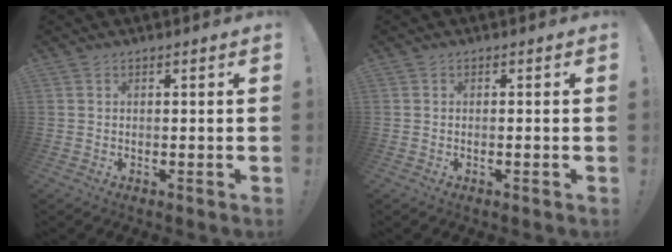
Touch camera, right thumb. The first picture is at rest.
{"total": 0.8, "force": [-0.7, -0.1, 0.4], "torque": [-0.014, 0.003, -0.011]}